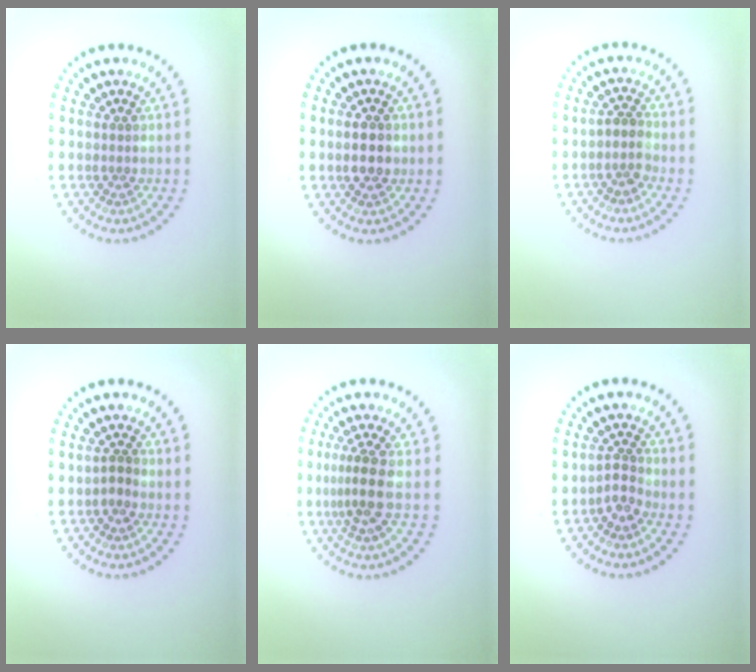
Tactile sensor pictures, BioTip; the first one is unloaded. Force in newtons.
{"total": 2.8, "press": 2.8, "slide": 0.2}
{"total": 1.7, "press": 1.5, "slide": 1.0}
{"total": 0.8, "press": 0.7, "slide": 0.4}
{"total": 2.9, "press": 2.1, "slide": 2.0}
{"total": 1.7, "press": 1.2, "slide": 1.2}